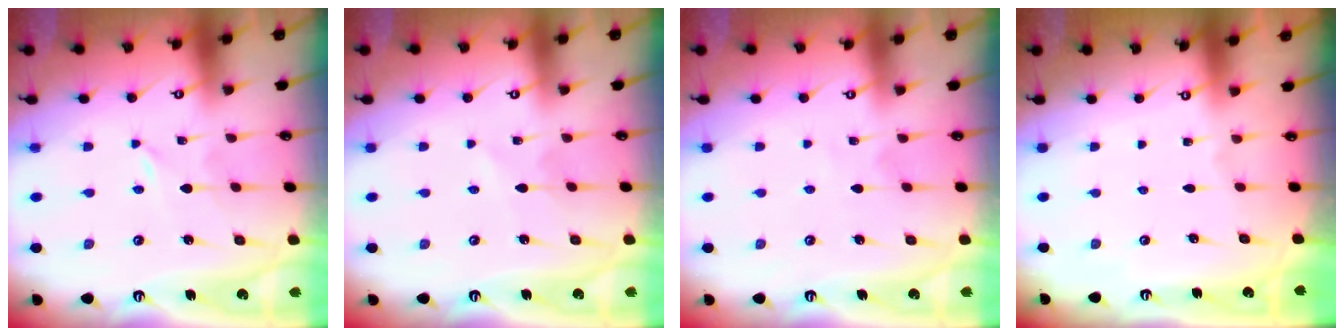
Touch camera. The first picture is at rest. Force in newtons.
{"total": 1.6, "press": 1.6, "slide": 0.1}
{"total": 2.2, "press": 2.2, "slide": 0.3}
{"total": 0.0}